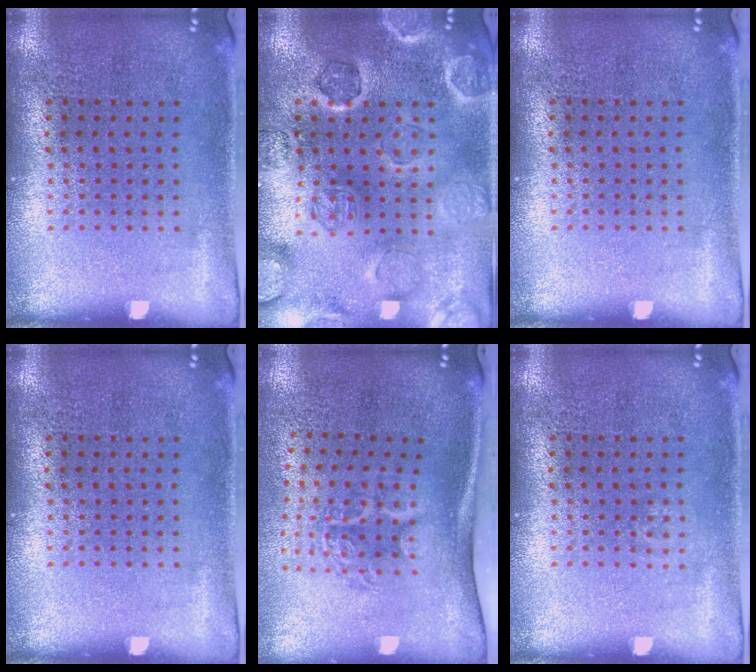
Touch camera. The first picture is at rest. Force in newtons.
{"total": 2.1, "press": 2.1, "slide": 0.1}
{"total": 0.0}
{"total": 0.0}
{"total": 1.9, "press": 1.2, "slide": 1.4}
{"total": 0.7, "press": 0.7, "slide": 0.1}